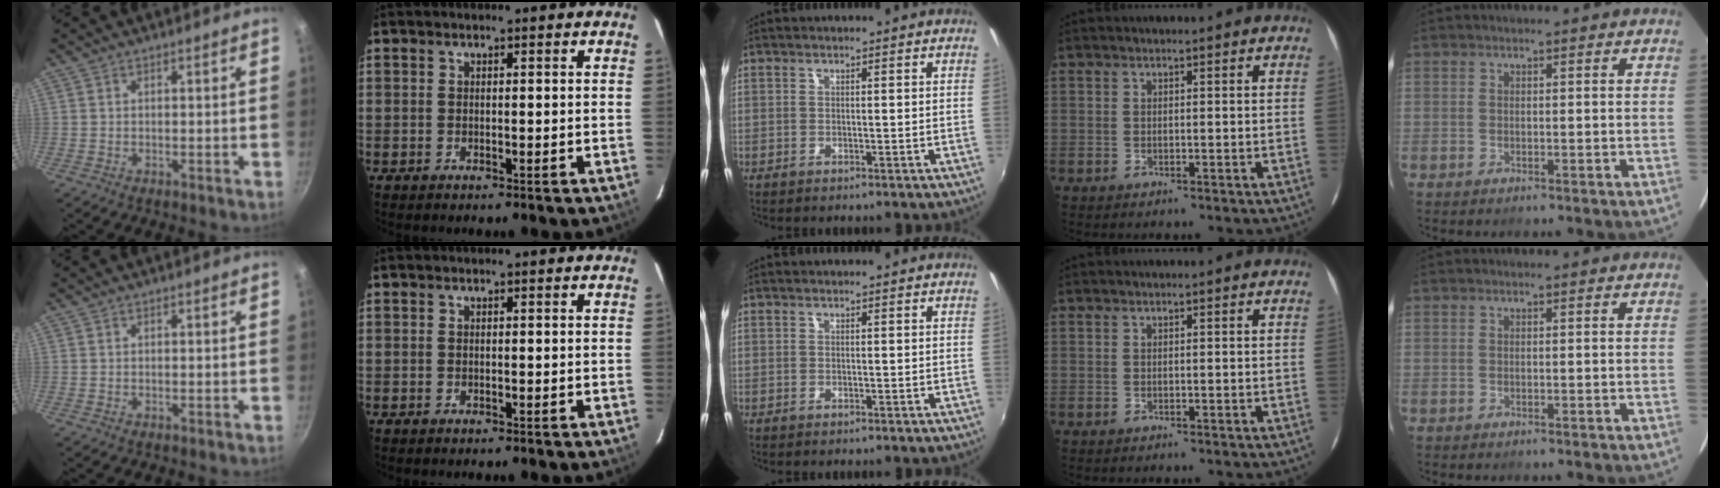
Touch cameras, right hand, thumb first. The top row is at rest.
{}